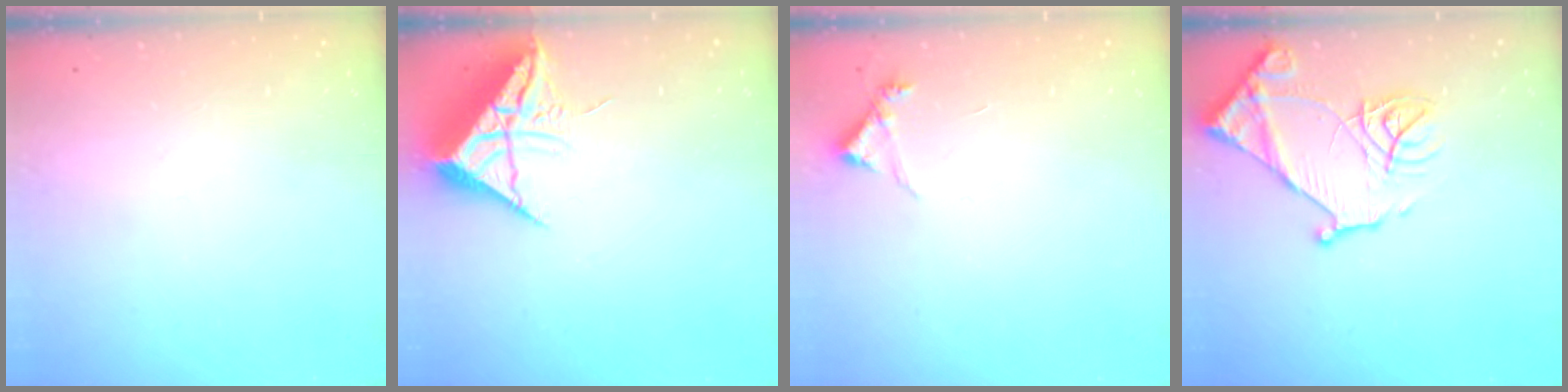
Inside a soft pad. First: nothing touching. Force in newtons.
{"total": 10.4, "press": 10.3, "slide": 1.1}
{"total": 5.0, "press": 5.0, "slide": 0.5}
{"total": 15.2, "press": 15.2, "slide": 1.5}